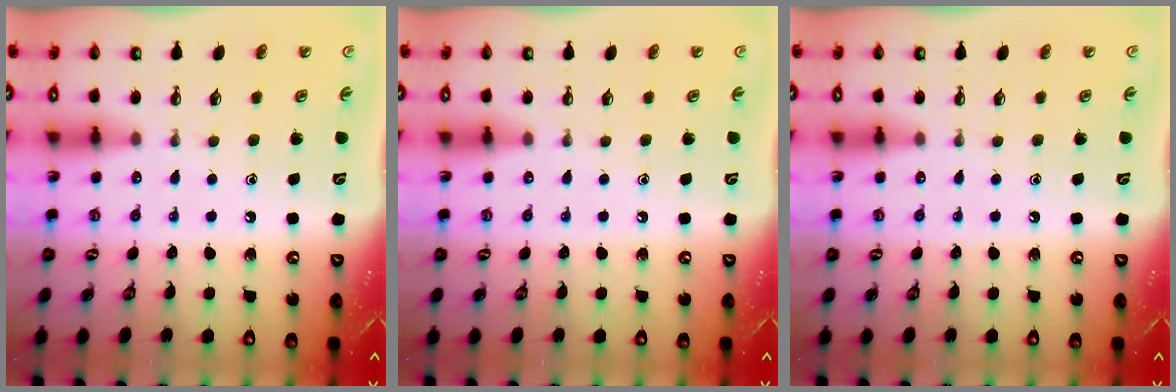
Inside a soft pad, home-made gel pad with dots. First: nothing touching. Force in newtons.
{"total": 0.0}
{"total": 0.0}